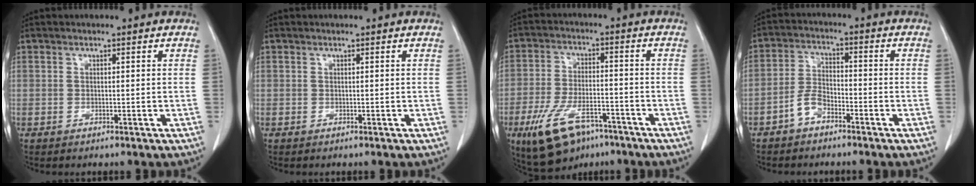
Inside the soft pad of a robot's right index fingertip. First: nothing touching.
{"total": 0.0}
{"total": 12.1, "force": [-7.4, 5.0, 8.2], "torque": [-0.166, -0.007, -0.121]}
{"total": 4.4, "force": [-3.0, 2.1, 2.6], "torque": [-0.059, 0.012, -0.057]}